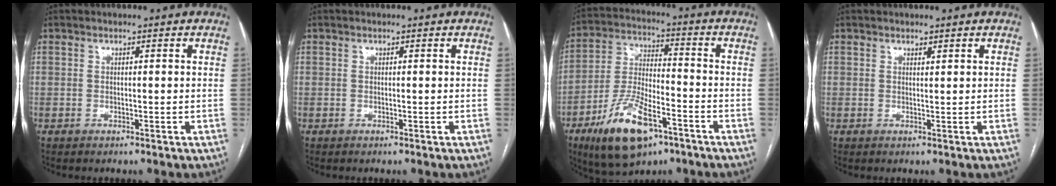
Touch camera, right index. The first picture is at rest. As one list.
[{"total": 0.0}, {"total": 14.8, "force": [-8.1, 5.3, 11.1], "torque": [-0.229, -0.009, -0.139]}, {"total": 0.5, "force": [0.5, 0.0, 0.2], "torque": [-0.006, -0.004, 0.008]}]